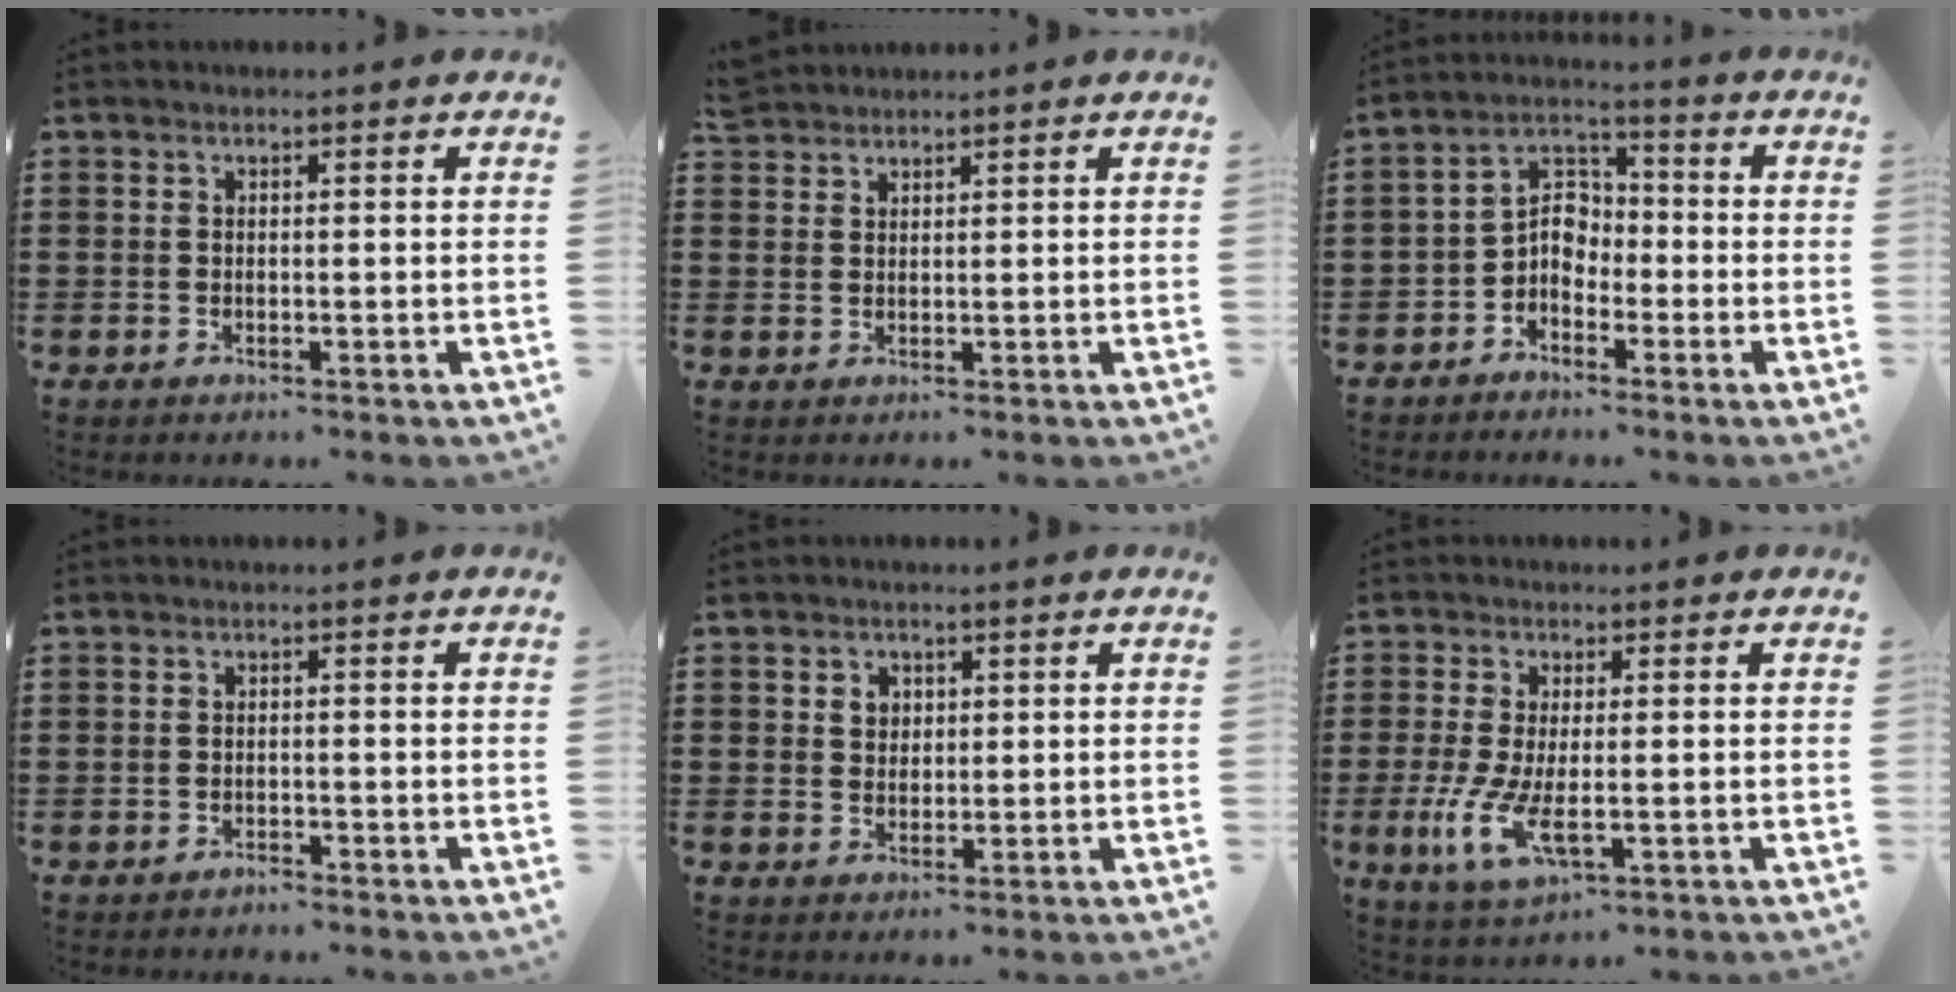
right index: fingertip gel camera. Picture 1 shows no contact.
{"total": 2.2, "force": [2.1, 0.8, 0.0], "torque": [-0.006, 0.003, 0.042]}
{"total": 4.2, "force": [-2.0, 3.1, 2.0], "torque": [-0.045, 0.012, -0.045]}
{"total": 1.0, "force": [-1.0, 0.0, 0.1], "torque": [-0.005, 0.001, -0.021]}
{"total": 2.1, "force": [0.8, 1.8, 0.7], "torque": [-0.021, 0.010, 0.015]}
{"total": 7.1, "force": [-1.6, 2.2, 6.6], "torque": [-0.155, -0.025, -0.029]}